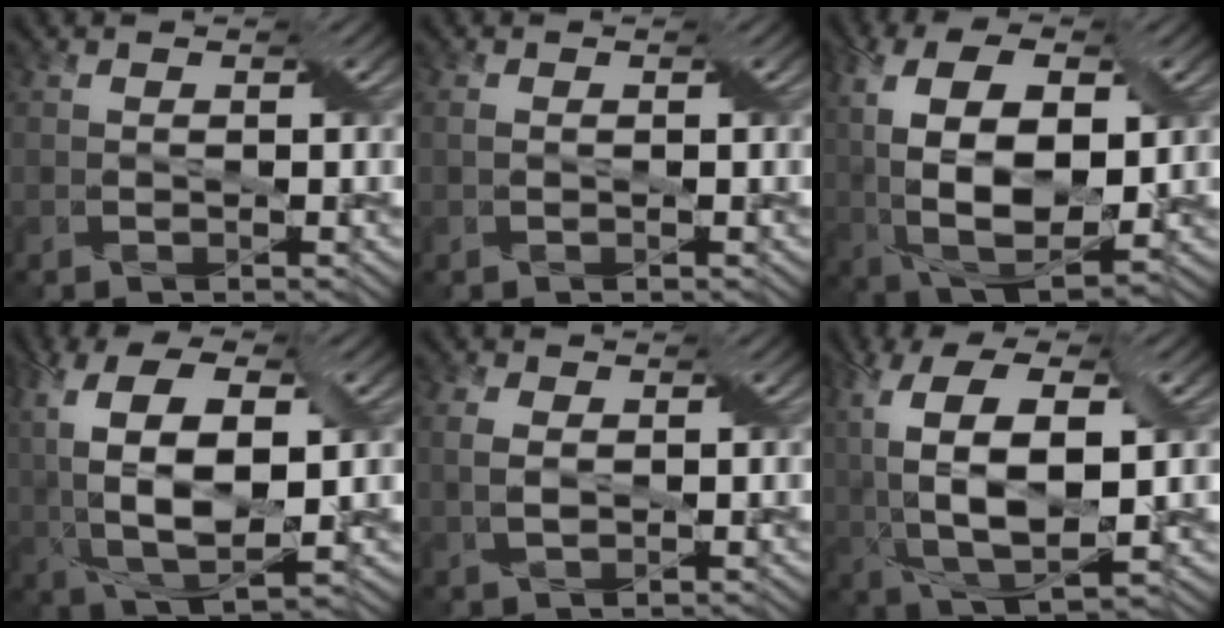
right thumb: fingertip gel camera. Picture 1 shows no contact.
{"total": 0.8, "force": [0.0, 0.5, 0.6], "torque": [-0.013, 0.003, 0.001]}
{"total": 14.5, "force": [1.7, 8.2, 11.9], "torque": [-0.242, 0.000, 0.031]}
{"total": 14.3, "force": [1.6, 7.6, 12.0], "torque": [-0.254, -0.003, 0.031]}
{"total": 3.1, "force": [0.5, 2.0, 2.3], "torque": [-0.060, 0.004, 0.009]}
{"total": 14.3, "force": [1.5, 7.2, 12.2], "torque": [-0.267, -0.002, 0.033]}